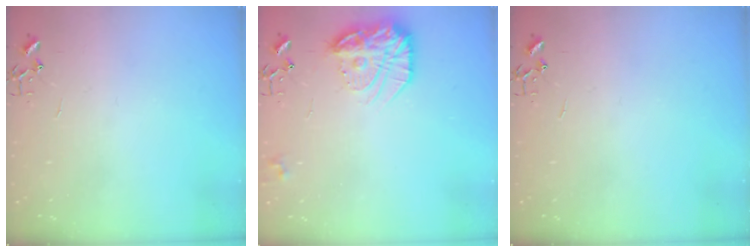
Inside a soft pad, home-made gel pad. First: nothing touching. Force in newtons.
{"total": 17.5, "press": 17.5, "slide": 1.4}
{"total": 0.0}